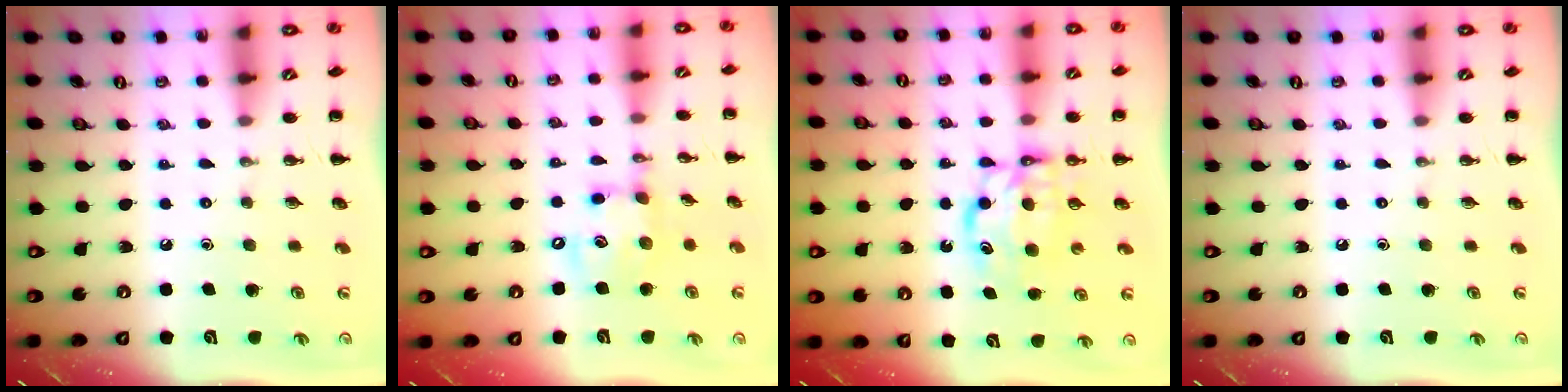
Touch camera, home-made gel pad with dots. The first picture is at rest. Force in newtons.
{"total": 12.4, "press": 12.2, "slide": 2.1}
{"total": 6.8, "press": 6.8, "slide": 0.6}
{"total": 0.0}